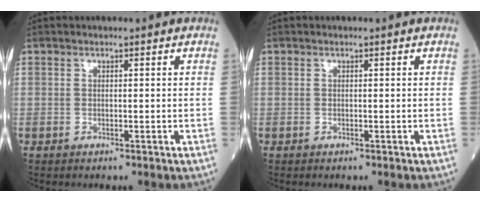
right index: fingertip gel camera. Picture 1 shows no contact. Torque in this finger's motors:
{"motor_torque": [0.01, 0.00, 0.00, 0.00]}